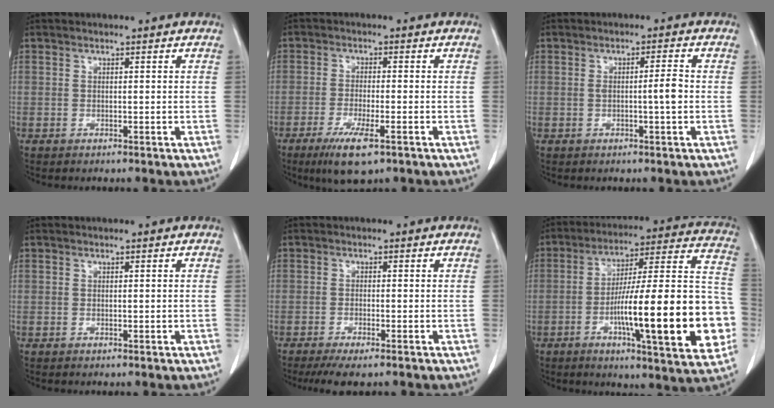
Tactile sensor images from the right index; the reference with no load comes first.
{"total": 6.9, "force": [-3.9, 1.2, 5.6], "torque": [-0.107, -0.017, -0.064]}
{"total": 2.9, "force": [-0.3, 0.0, 2.9], "torque": [-0.049, 0.000, -0.005]}
{"total": 0.0}
{"total": 4.4, "force": [-3.3, 0.6, 2.9], "torque": [-0.047, -0.010, -0.051]}
{"total": 25.0, "force": [-6.1, 3.0, 24.1], "torque": [-0.301, 0.014, -0.089]}